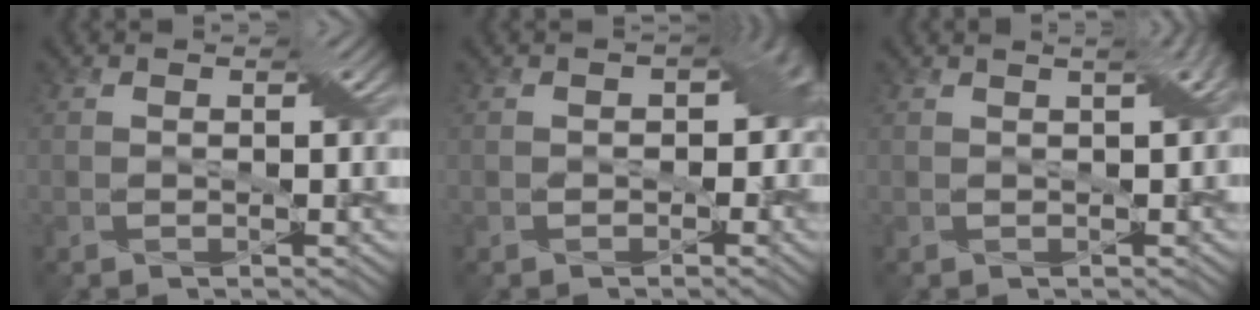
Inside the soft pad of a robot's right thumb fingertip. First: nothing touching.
{"total": 4.6, "force": [-0.3, 3.4, 3.0], "torque": [-0.036, -0.006, -0.006]}
{"total": 3.7, "force": [1.8, 1.2, 3.1], "torque": [-0.038, 0.019, 0.009]}